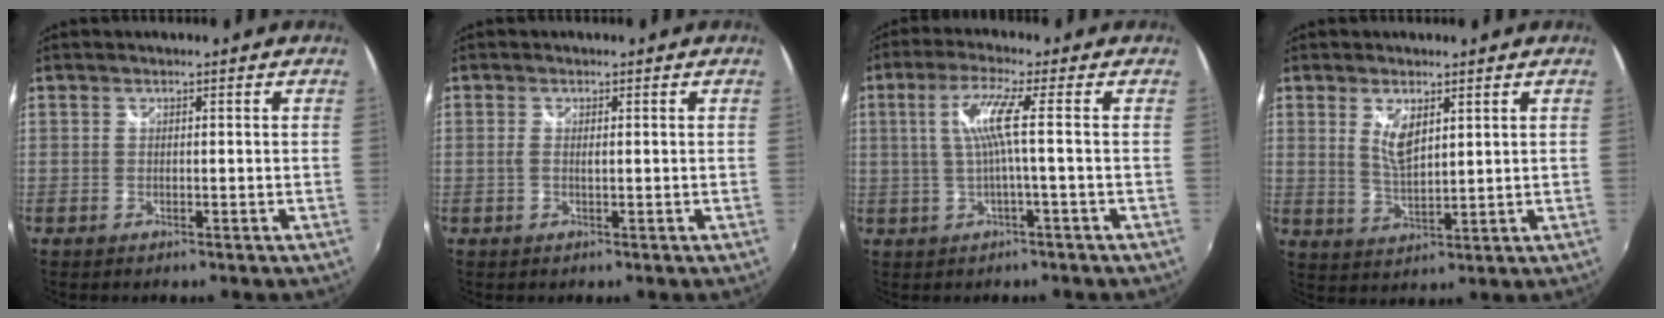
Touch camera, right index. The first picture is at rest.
{"total": 1.2, "force": [0.1, 0.2, 1.2], "torque": [-0.026, 0.000, -0.001]}
{"total": 5.9, "force": [0.1, -0.9, 5.8], "torque": [-0.119, -0.001, 0.011]}
{"total": 5.2, "force": [2.2, 2.1, 4.2], "torque": [-0.072, -0.006, 0.043]}